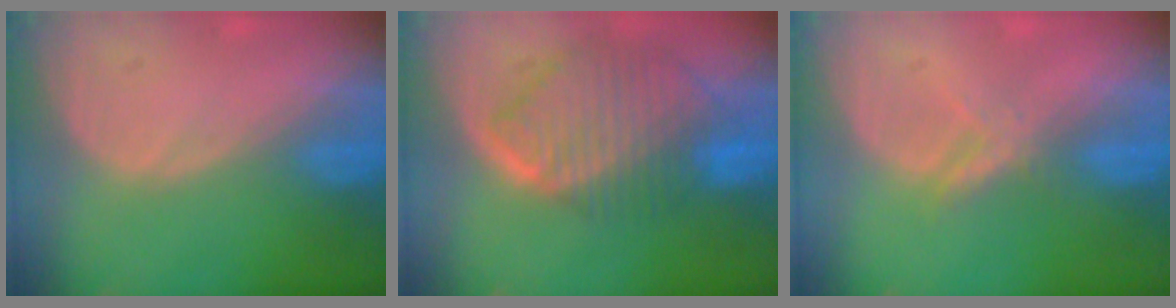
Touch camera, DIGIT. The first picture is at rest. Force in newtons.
{"total": 10.1, "press": 8.5, "slide": 5.3}
{"total": 2.1, "press": 2.1, "slide": 0.2}